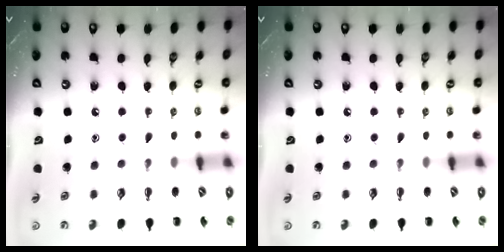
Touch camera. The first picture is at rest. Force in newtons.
{"total": 0.0}